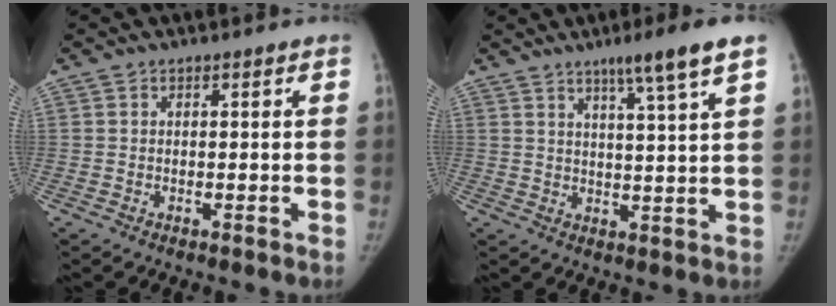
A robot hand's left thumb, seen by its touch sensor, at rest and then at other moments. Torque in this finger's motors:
{"motor_torque": [0.25, -0.36, 0.80, -0.19, 0.16]}